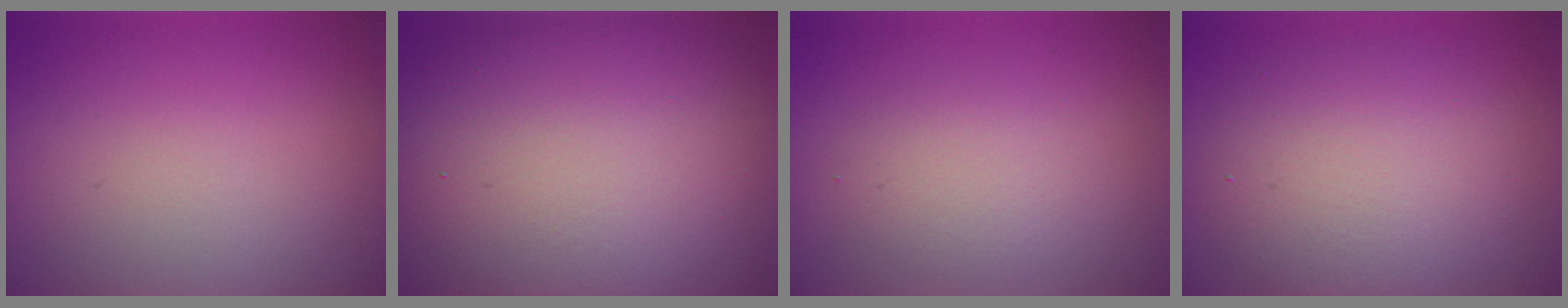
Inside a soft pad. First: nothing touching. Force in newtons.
{"total": 15.6, "press": 15.6, "slide": 1.5}
{"total": 2.4, "press": 2.4, "slide": 0.0}
{"total": 5.9, "press": 5.9, "slide": 0.2}